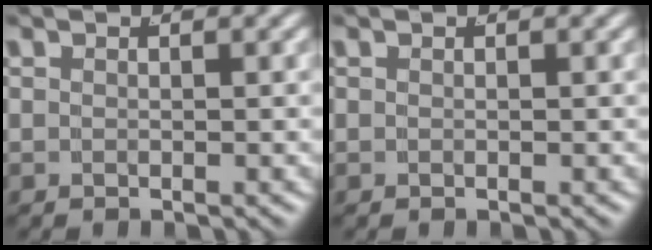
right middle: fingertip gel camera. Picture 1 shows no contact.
{"total": 0.0}